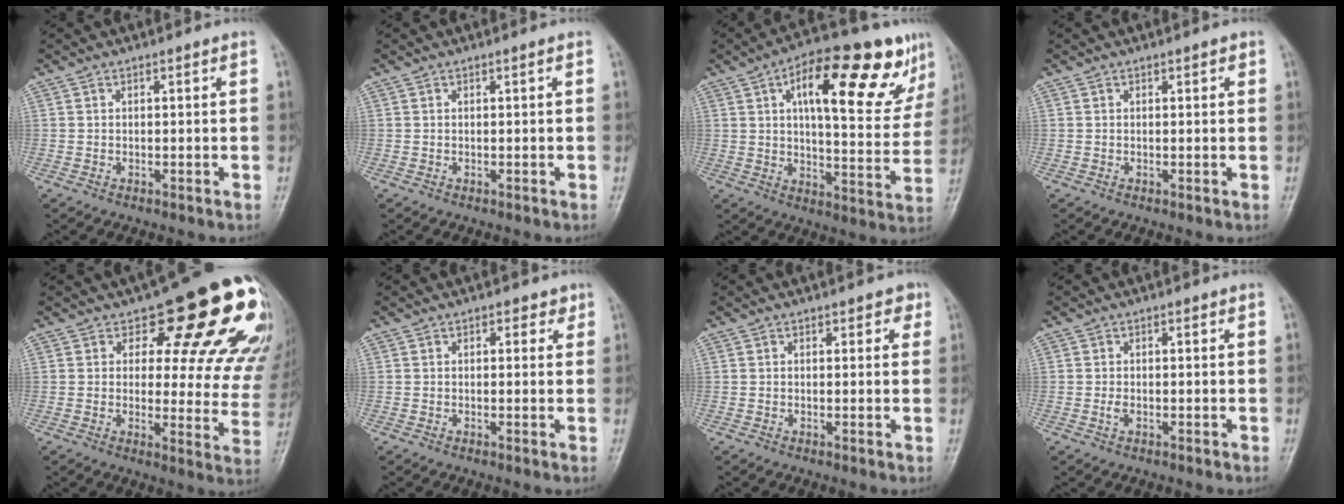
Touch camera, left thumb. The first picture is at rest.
{"total": 0.0}
{"total": 23.2, "force": [11.0, 8.4, 18.6], "torque": [-0.225, -0.009, 0.158]}
{"total": 0.9, "force": [0.5, 0.6, 0.5], "torque": [0.002, 0.000, 0.003]}
{"total": 20.0, "force": [12.5, 8.6, 13.1], "torque": [-0.110, -0.066, 0.136]}
{"total": 2.0, "force": [1.0, 1.4, 1.1], "torque": [0.005, -0.001, 0.006]}
{"total": 1.9, "force": [0.9, 1.3, 1.0], "torque": [0.009, 0.000, 0.005]}
{"total": 1.4, "force": [-0.2, 0.9, 1.1], "torque": [-0.018, -0.002, -0.007]}